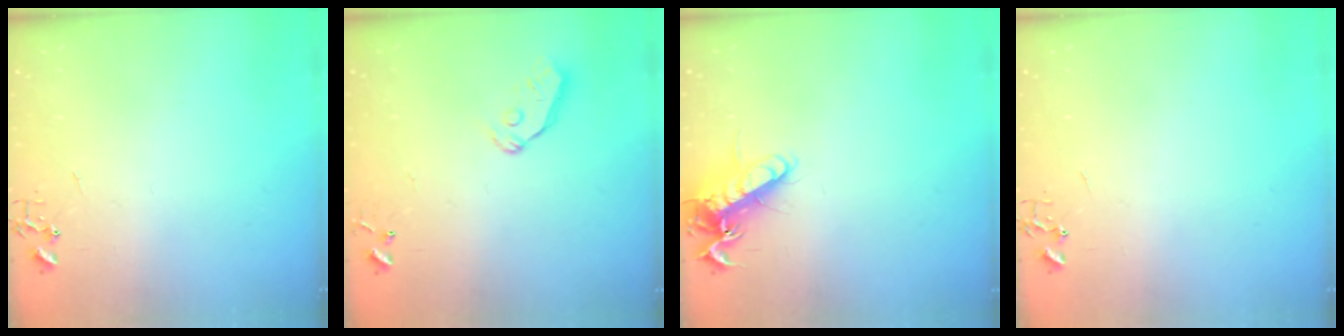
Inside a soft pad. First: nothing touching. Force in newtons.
{"total": 6.1, "press": 6.1, "slide": 0.6}
{"total": 13.3, "press": 13.2, "slide": 1.1}
{"total": 0.0}